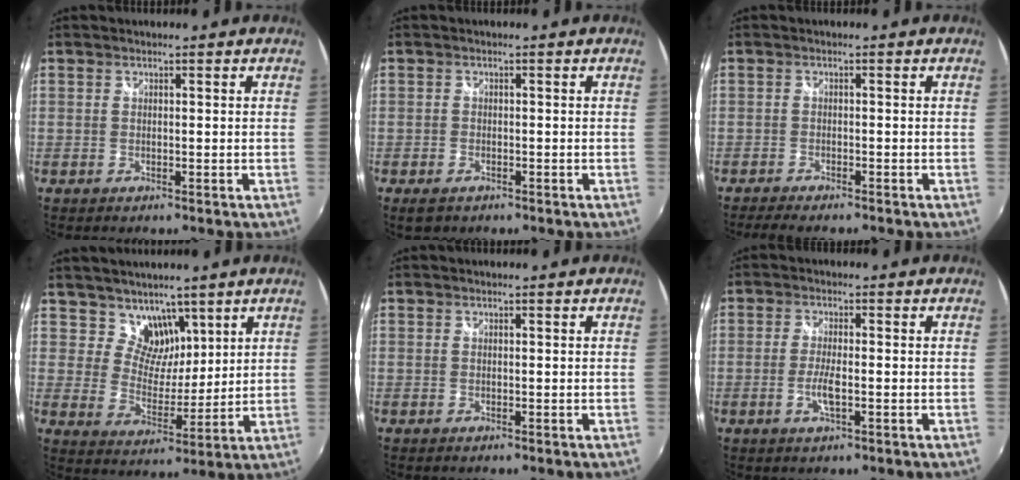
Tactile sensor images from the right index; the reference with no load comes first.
{"total": 2.8, "force": [-1.8, 1.7, 1.3], "torque": [-0.029, -0.006, -0.030]}
{"total": 5.2, "force": [-4.4, 0.9, 2.5], "torque": [-0.060, -0.018, -0.075]}
{"total": 7.1, "force": [5.1, 4.7, 1.5], "torque": [-0.011, -0.008, 0.094]}
{"total": 0.0}
{"total": 3.9, "force": [-1.2, 0.8, 3.7], "torque": [-0.077, -0.005, -0.024]}